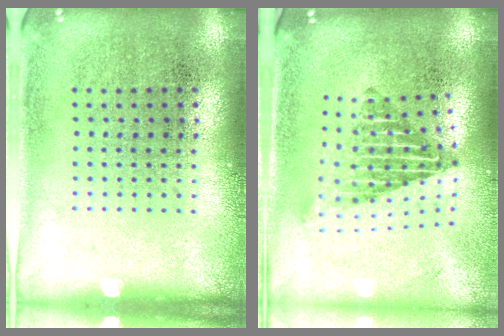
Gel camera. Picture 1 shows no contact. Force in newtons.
{"total": 2.1, "press": 1.6, "slide": 1.3}